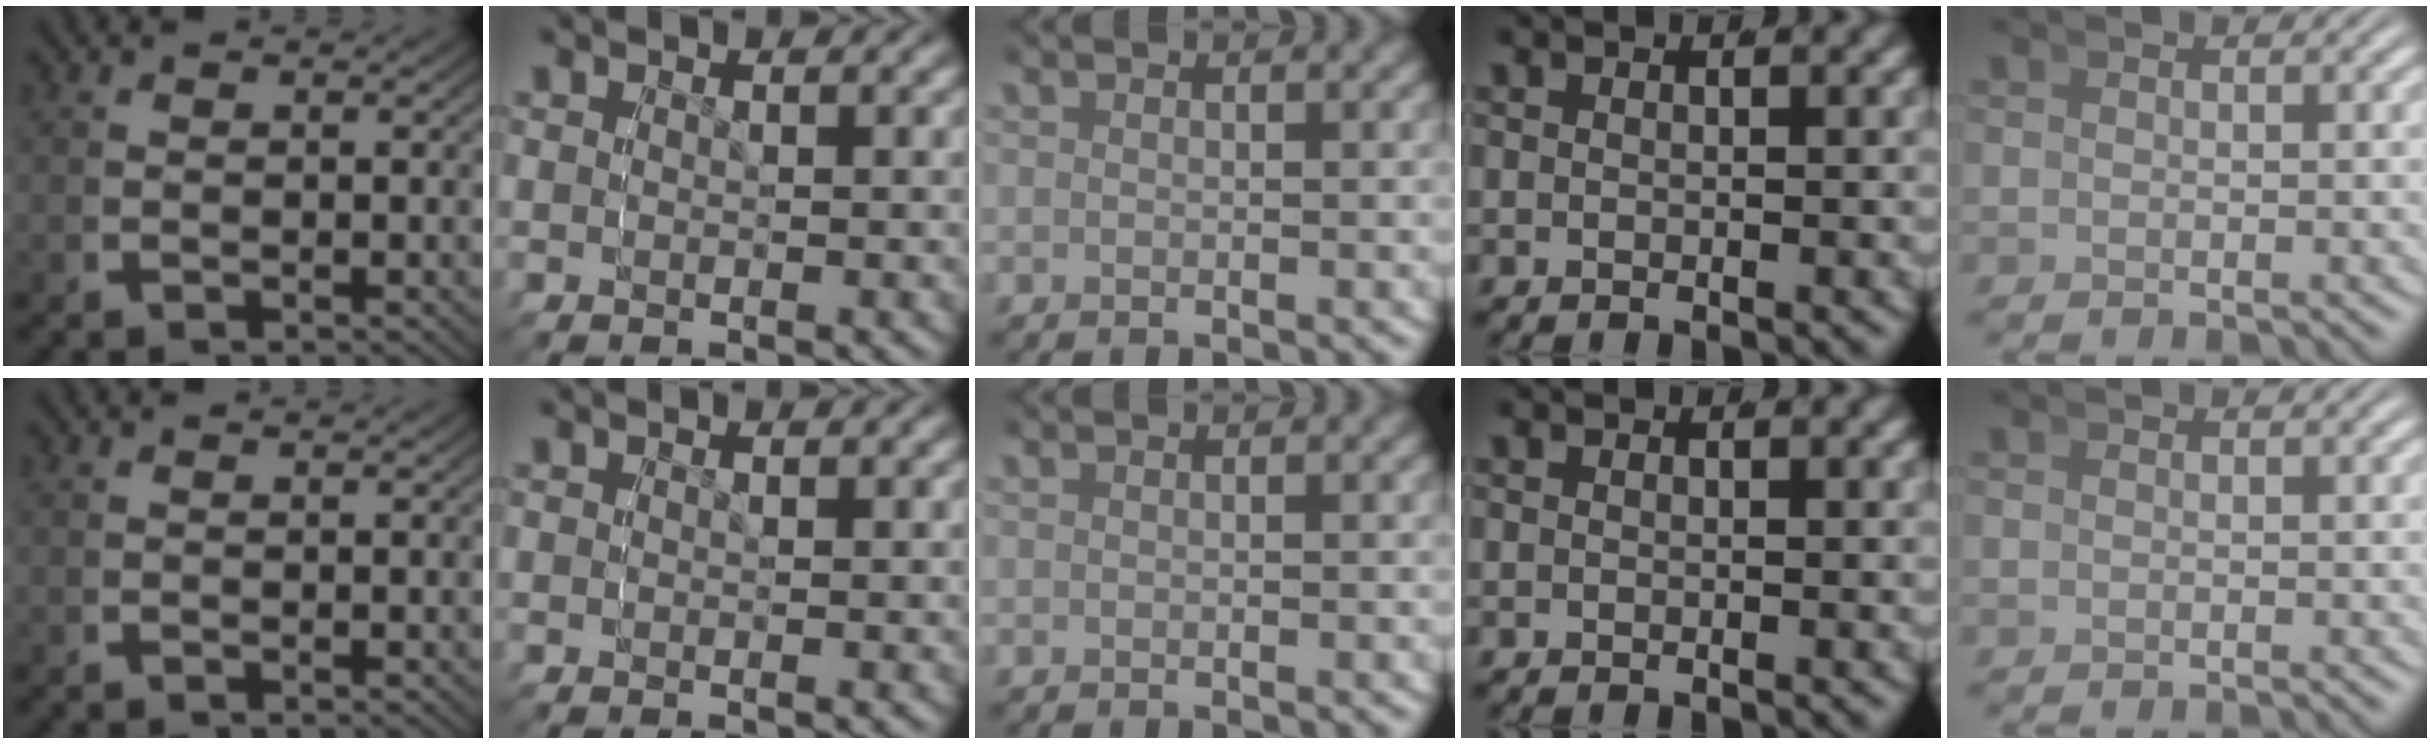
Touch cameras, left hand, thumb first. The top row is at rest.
{}